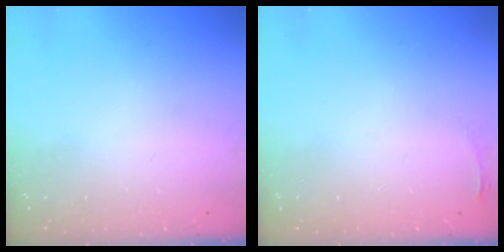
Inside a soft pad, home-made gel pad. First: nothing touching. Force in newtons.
{"total": 3.1, "press": 2.7, "slide": 1.5}